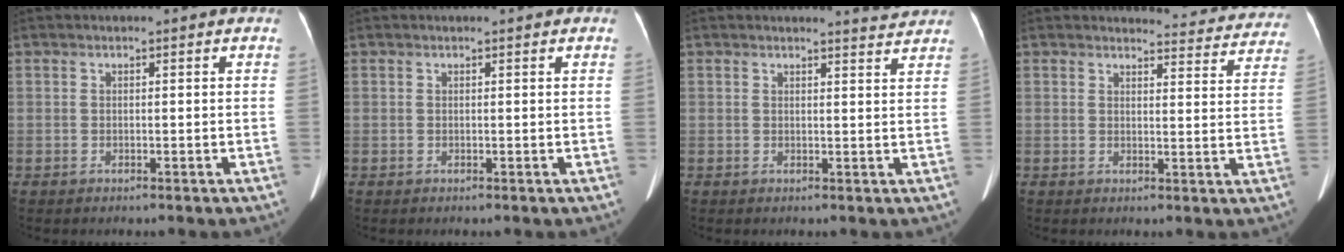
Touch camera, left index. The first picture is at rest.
{"total": 0.9, "force": [0.8, 0.3, 0.5], "torque": [-0.008, 0.006, 0.006]}
{"total": 2.5, "force": [2.5, -0.4, -0.1], "torque": [-0.007, -0.013, 0.026]}
{"total": 11.6, "force": [11.3, 2.1, 0.6], "torque": [0.025, -0.040, 0.099]}